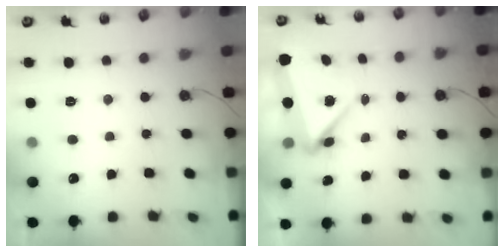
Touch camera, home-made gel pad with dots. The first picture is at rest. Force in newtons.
{"total": 5.8, "press": 5.8, "slide": 0.3}